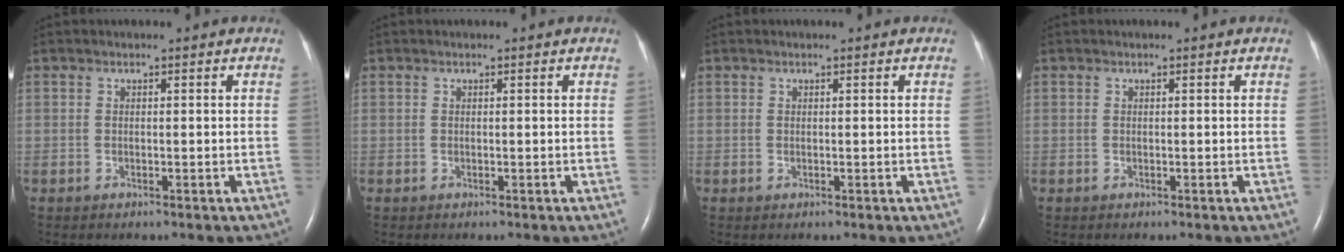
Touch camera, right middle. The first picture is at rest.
{"total": 0.0}
{"total": 0.0}
{"total": 0.0}